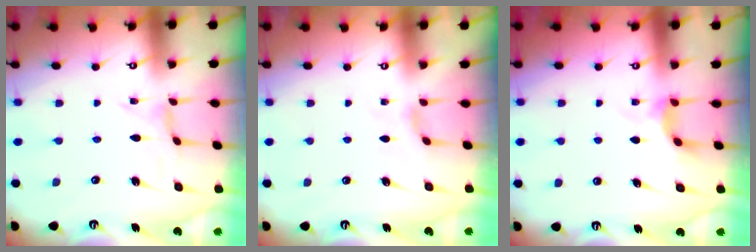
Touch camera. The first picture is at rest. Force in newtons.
{"total": 1.9, "press": 1.8, "slide": 0.5}
{"total": 3.8, "press": 3.8, "slide": 0.6}